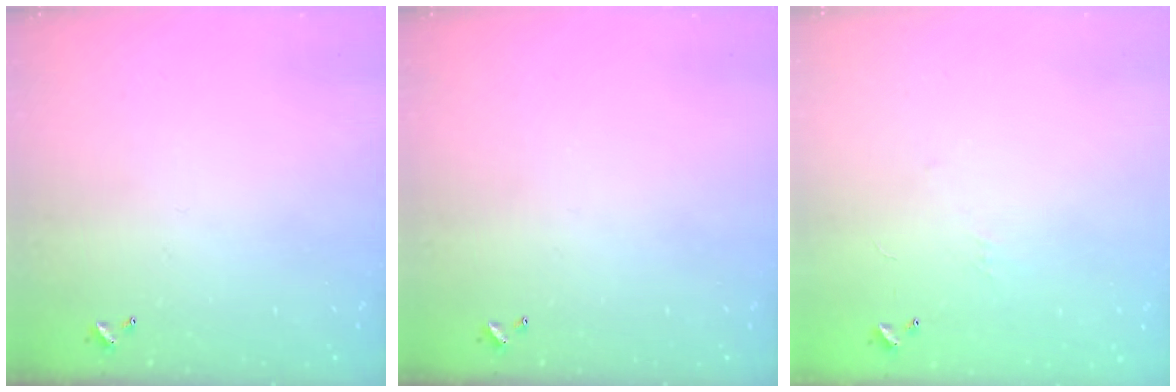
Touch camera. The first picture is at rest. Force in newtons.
{"total": 0.0}
{"total": 6.0, "press": 6.0, "slide": 0.7}